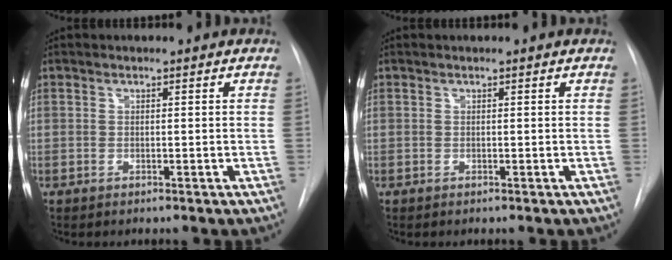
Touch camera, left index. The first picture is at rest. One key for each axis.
{"total": 1.0, "fx": 1.0, "fy": 0.0, "fz": 0.2, "tx": -0.006, "ty": 0.011, "tz": 0.014}